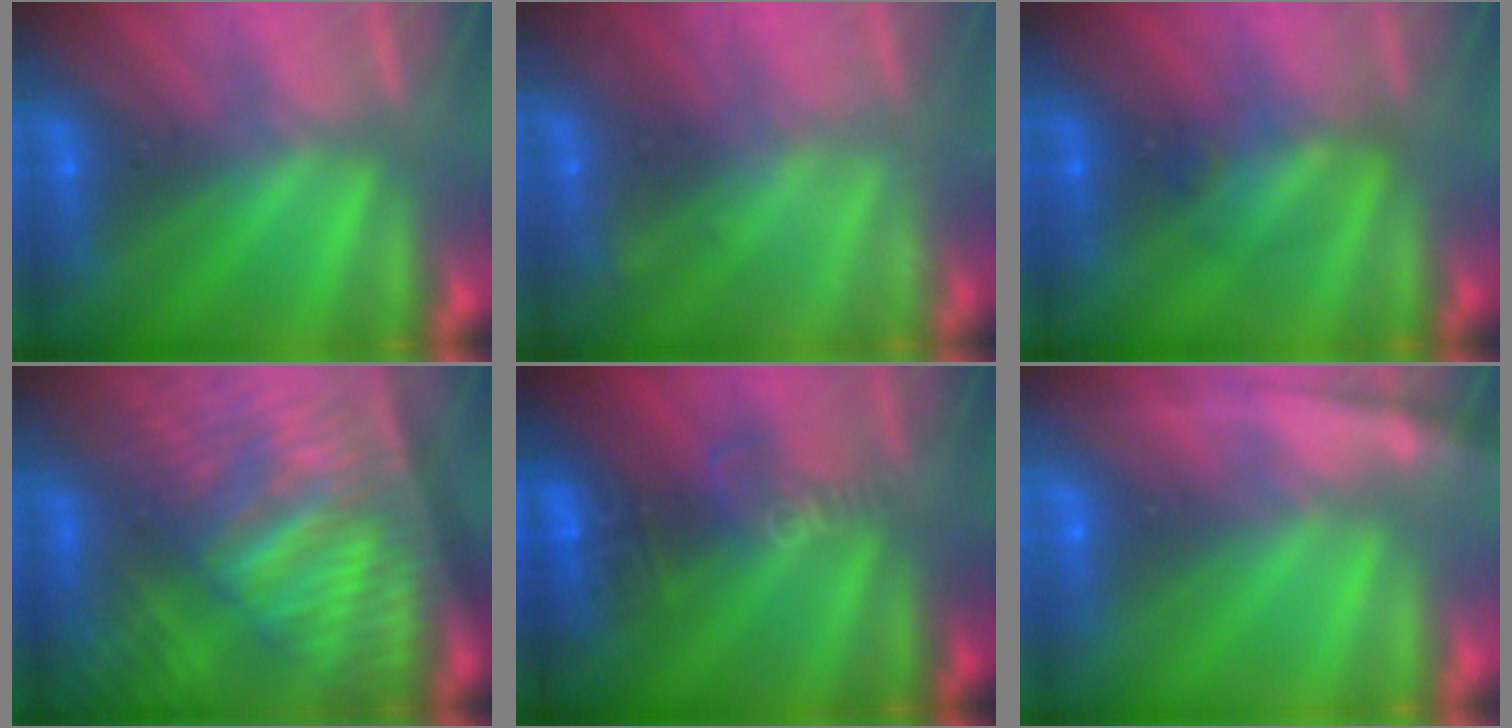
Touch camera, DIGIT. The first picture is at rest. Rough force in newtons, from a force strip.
{"total": 2.2}
{"total": 2.4}
{"total": 9.1}
{"total": 2.7}
{"total": 1.4}